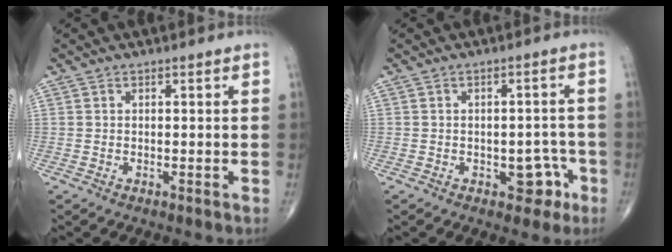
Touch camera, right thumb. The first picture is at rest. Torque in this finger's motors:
{"motor_torque": [2.94, 2.07, 0.82, -1.40, 0.16]}